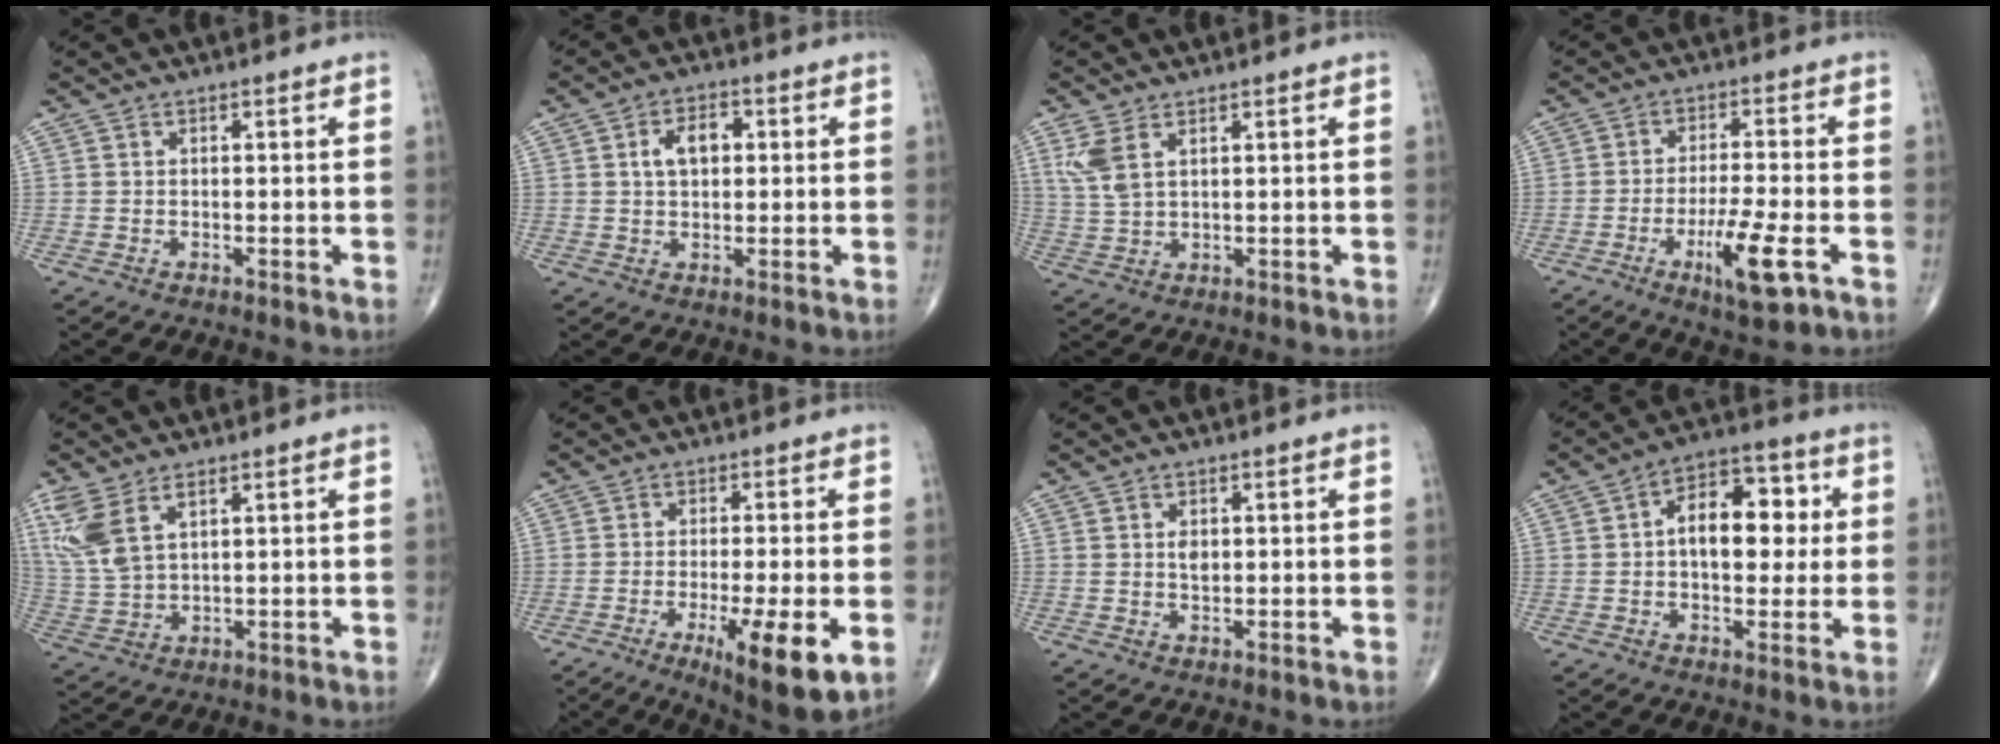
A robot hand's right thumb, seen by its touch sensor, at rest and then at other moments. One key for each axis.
{"total": 6.0, "fx": 1.2, "fy": 3.8, "fz": 4.5, "tx": -0.068, "ty": 0.010, "tz": 0.016}
{"total": 5.3, "fx": 2.5, "fy": 2.4, "fz": 4.0, "tx": -0.098, "ty": -0.003, "tz": 0.063}
{"total": 9.7, "fx": -4.1, "fy": 1.9, "fz": 8.6, "tx": -0.159, "ty": 0.004, "tz": -0.065}
{"total": 8.9, "fx": 4.4, "fy": 4.3, "fz": 6.5, "tx": -0.153, "ty": -0.004, "tz": 0.102}
{"total": 12.9, "fx": -4.5, "fy": 2.9, "fz": 11.8, "tx": -0.181, "ty": -0.017, "tz": -0.062}
{"total": 2.1, "fx": 0.5, "fy": 1.3, "fz": 1.6, "tx": -0.022, "ty": -0.003, "tz": 0.010}
{"total": 12.9, "fx": 1.5, "fy": 7.7, "fz": 10.3, "tx": -0.118, "ty": 0.022, "tz": 0.017}